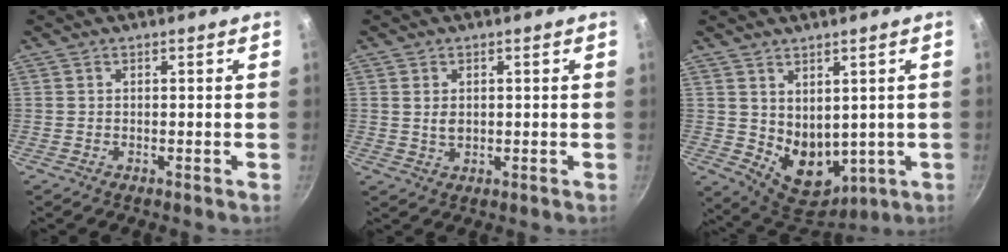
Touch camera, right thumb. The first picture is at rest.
{"total": 2.5, "force": [0.4, 1.8, 1.7], "torque": [-0.028, -0.002, 0.011]}
{"total": 10.0, "force": [1.6, 7.1, 6.9], "torque": [-0.079, -0.034, 0.054]}